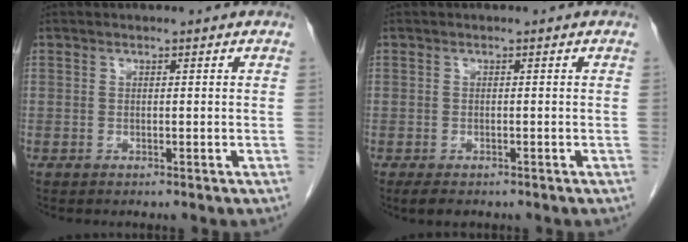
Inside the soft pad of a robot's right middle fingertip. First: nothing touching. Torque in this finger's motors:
{"motor_torque": [0.80, -0.33, -0.02, 0.01]}